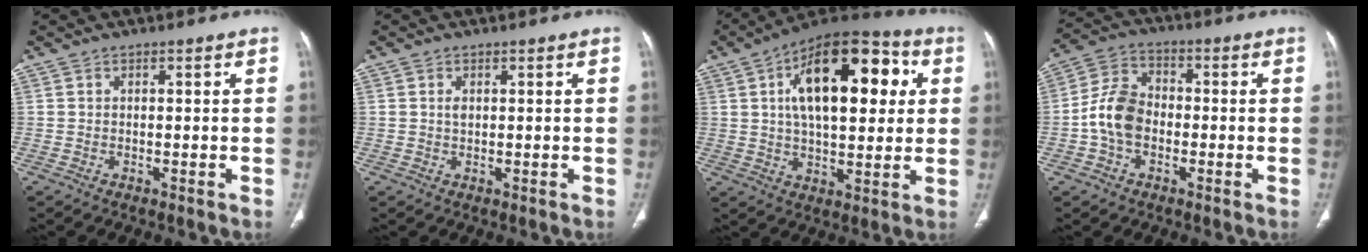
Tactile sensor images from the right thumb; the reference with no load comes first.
{"total": 1.2, "force": [0.3, 0.7, 0.9], "torque": [-0.014, 0.001, 0.008]}
{"total": 22.5, "force": [5.7, 11.0, 18.8], "torque": [-0.257, 0.012, 0.078]}
{"total": 9.2, "force": [-1.8, 6.6, 6.2], "torque": [-0.112, 0.030, -0.046]}